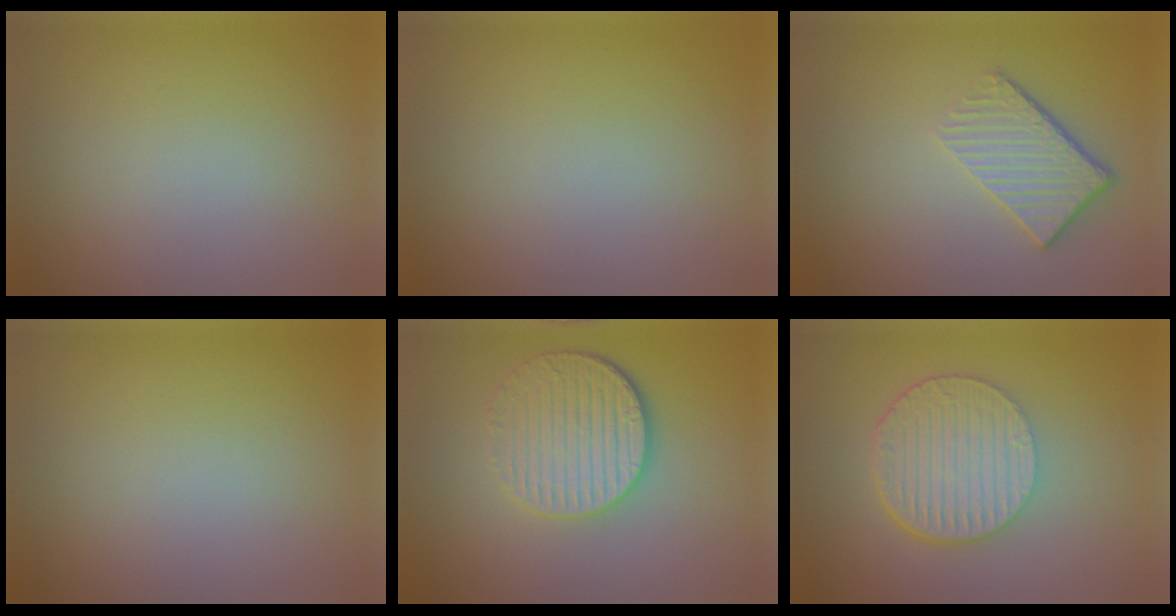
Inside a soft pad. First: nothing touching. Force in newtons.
{"total": 0.0}
{"total": 3.6, "press": 2.7, "slide": 2.4}
{"total": 0.0}
{"total": 4.8, "press": 3.9, "slide": 2.8}
{"total": 6.4, "press": 4.4, "slide": 4.7}